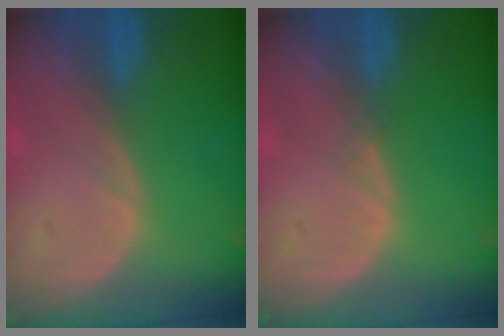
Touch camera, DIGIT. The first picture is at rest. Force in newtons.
{"total": 0.5, "press": 0.5, "slide": 0.1}